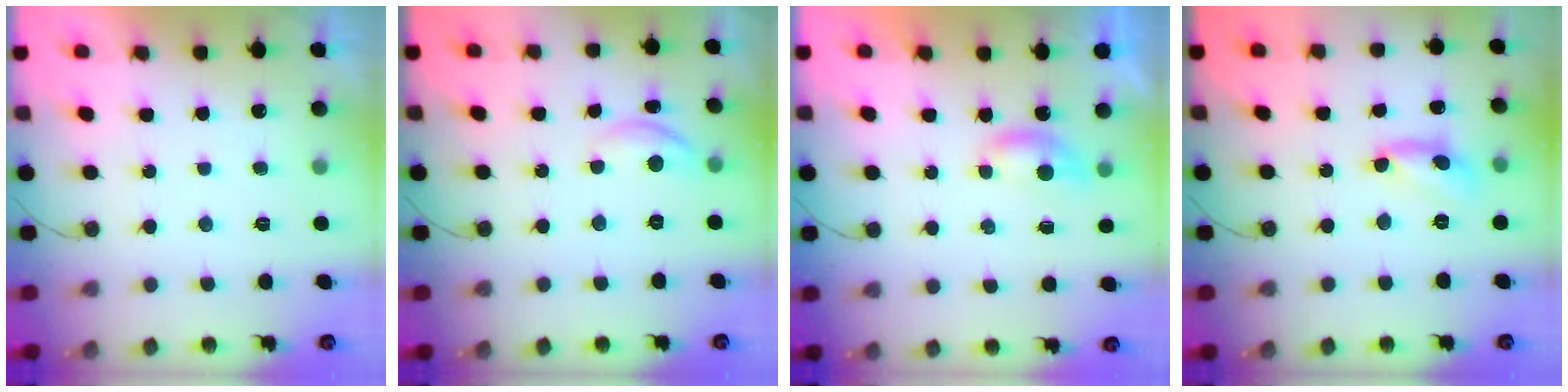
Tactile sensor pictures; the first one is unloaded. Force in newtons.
{"total": 5.9, "press": 5.9, "slide": 0.7}
{"total": 3.8, "press": 3.8, "slide": 0.2}
{"total": 6.0, "press": 6.0, "slide": 0.4}